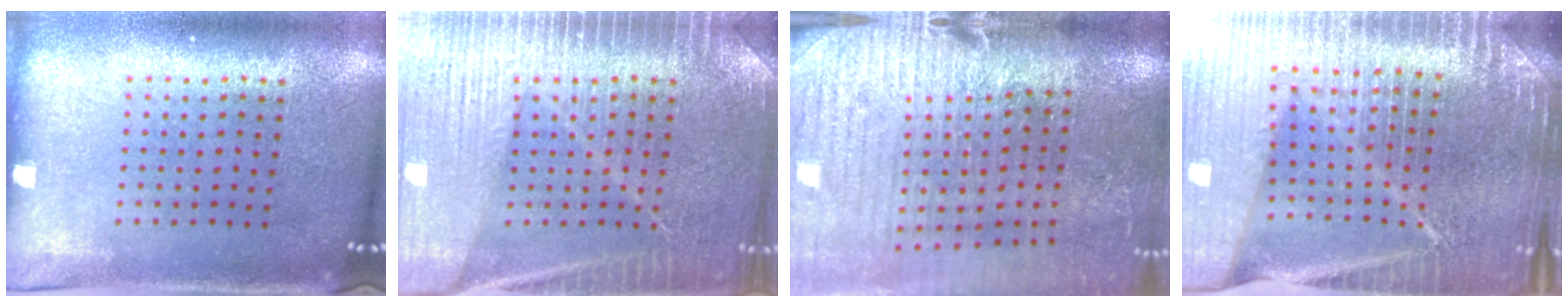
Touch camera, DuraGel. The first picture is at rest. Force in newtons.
{"total": 3.8, "press": 3.8, "slide": 0.6}
{"total": 3.9, "press": 3.4, "slide": 1.9}
{"total": 6.9, "press": 5.9, "slide": 3.6}